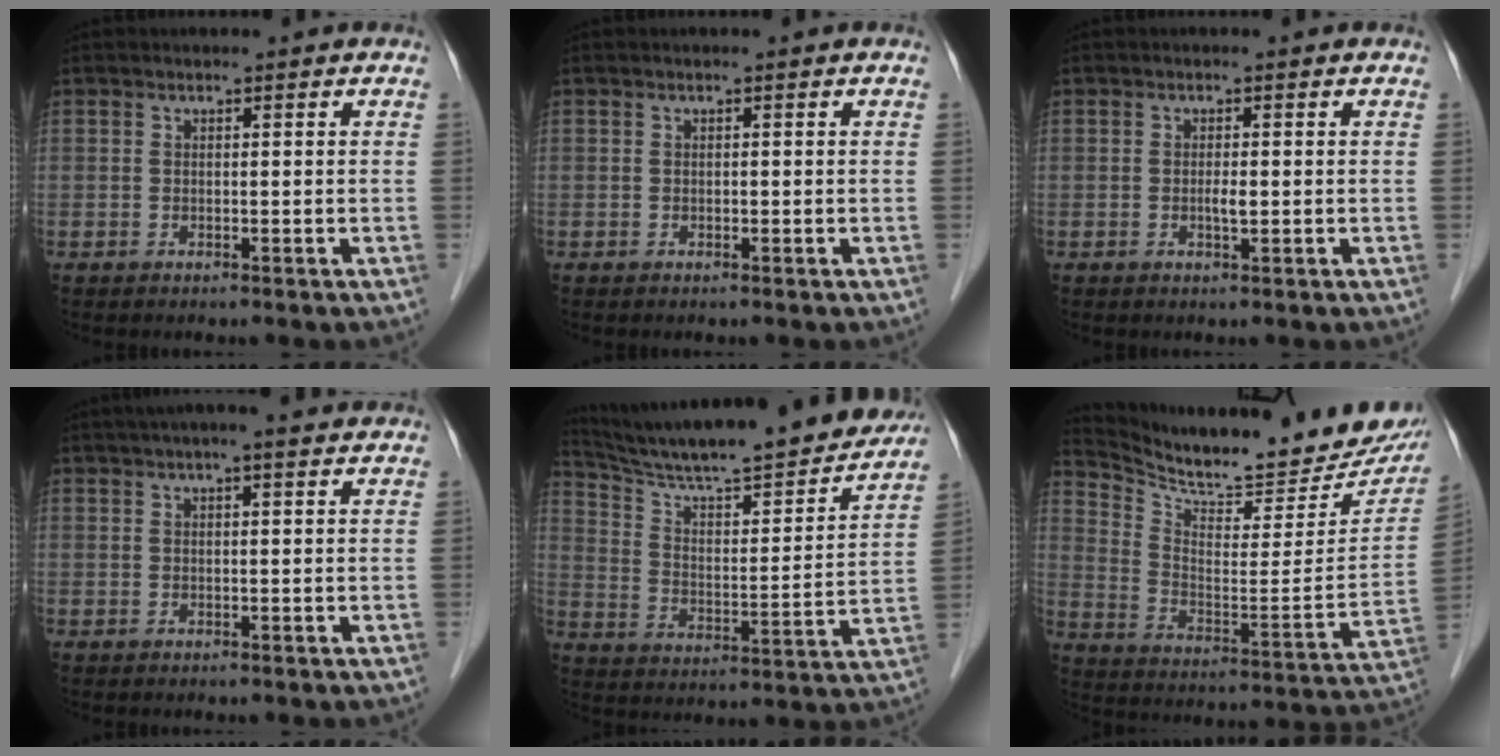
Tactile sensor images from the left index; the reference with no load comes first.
{"total": 0.0}
{"total": 1.4, "force": [-0.2, 0.3, 1.4], "torque": [-0.027, -0.001, -0.003]}
{"total": 5.9, "force": [4.5, 0.7, 3.7], "torque": [-0.057, 0.032, 0.063]}
{"total": 25.9, "force": [23.0, 2.6, 11.6], "torque": [-0.191, -0.027, 0.328]}
{"total": 22.0, "force": [20.0, 3.9, 8.1], "torque": [-0.138, -0.072, 0.285]}